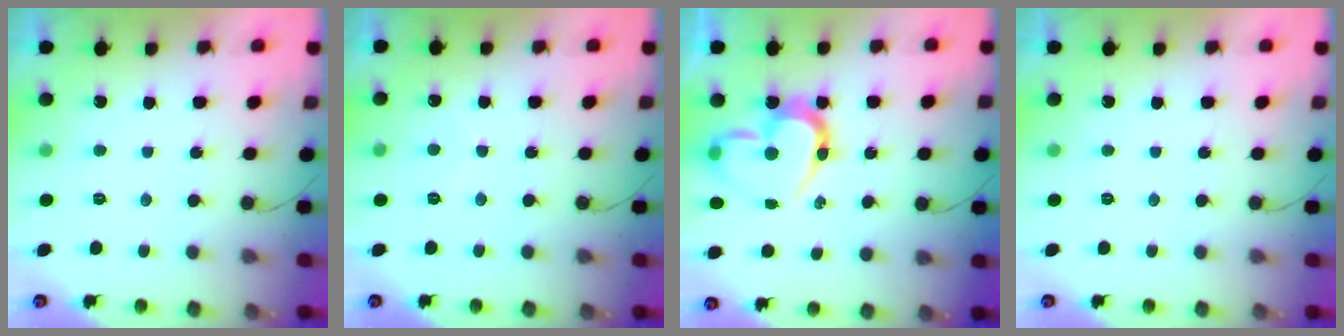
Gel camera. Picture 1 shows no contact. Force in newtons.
{"total": 3.3, "press": 3.3, "slide": 0.2}
{"total": 17.7, "press": 17.6, "slide": 1.4}
{"total": 0.0}